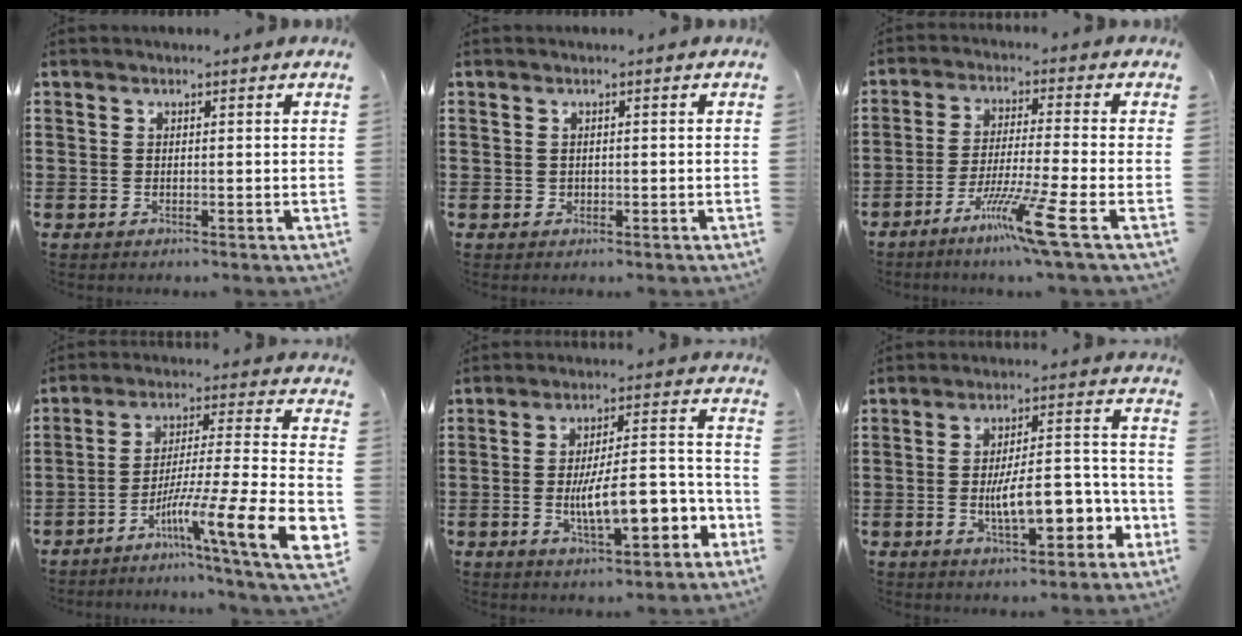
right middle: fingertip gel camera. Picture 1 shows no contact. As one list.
[{"total": 0.6, "force": [0.1, 0.6, 0.1], "torque": [-0.003, 0.005, 0.001]}, {"total": 9.4, "force": [-5.7, -0.8, 7.4], "torque": [-0.138, -0.015, -0.107]}, {"total": 13.0, "force": [-7.0, 0.7, 11.0], "torque": [-0.198, -0.017, -0.131]}, {"total": 10.2, "force": [-3.7, 3.4, 8.9], "torque": [-0.130, -0.007, -0.065]}, {"total": 9.2, "force": [-3.1, 3.3, 8.0], "torque": [-0.110, -0.007, -0.055]}]